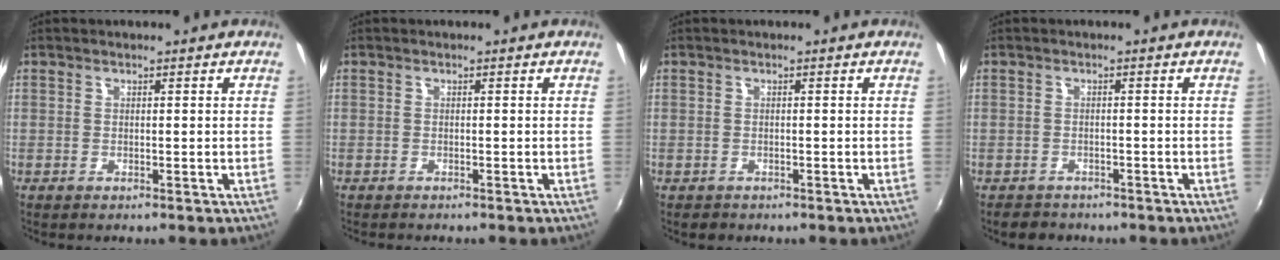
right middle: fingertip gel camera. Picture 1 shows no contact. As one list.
[{"total": 0.8, "force": [-0.7, 0.0, 0.2], "torque": [-0.004, -0.005, -0.013]}, {"total": 1.0, "force": [-0.7, 0.7, 0.0], "torque": [-0.003, -0.001, -0.010]}, {"total": 2.9, "force": [-2.3, 1.7, 0.2], "torque": [-0.013, 0.001, -0.040]}]